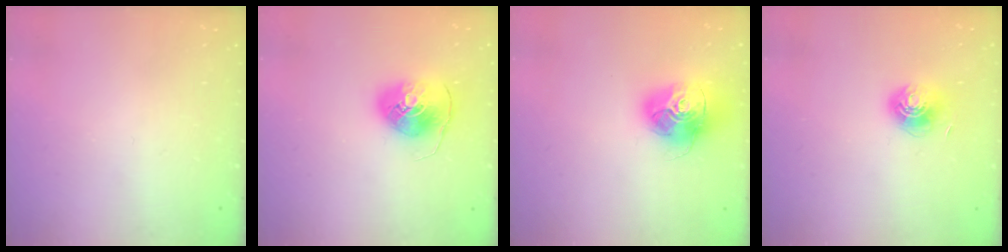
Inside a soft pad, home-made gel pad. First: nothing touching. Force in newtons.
{"total": 8.1, "press": 8.0, "slide": 1.2}
{"total": 17.2, "press": 17.1, "slide": 2.0}
{"total": 7.0, "press": 7.0, "slide": 0.5}